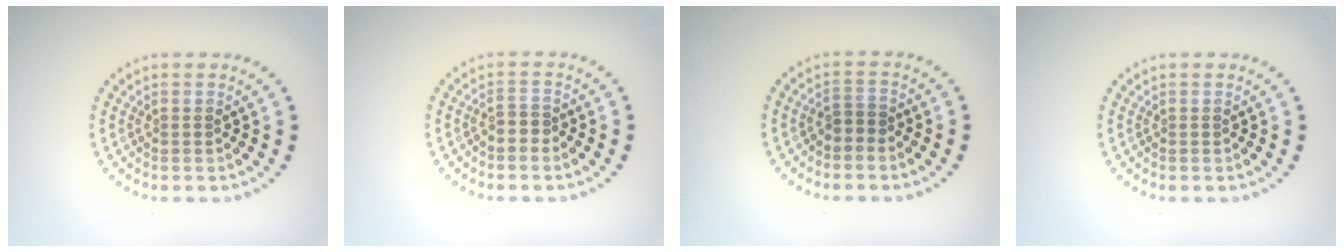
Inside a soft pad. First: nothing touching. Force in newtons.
{"total": 1.4, "press": 1.3, "slide": 0.7}
{"total": 1.3, "press": 1.0, "slide": 0.8}
{"total": 0.0}